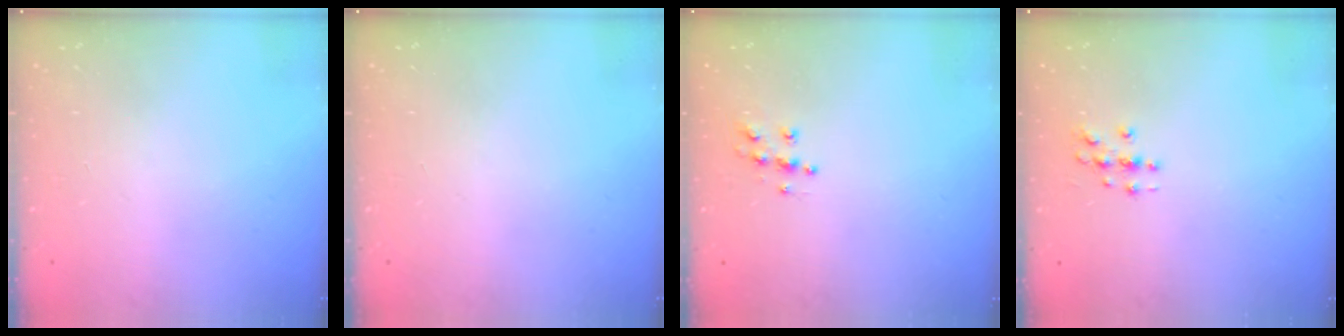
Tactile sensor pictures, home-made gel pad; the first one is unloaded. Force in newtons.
{"total": 0.0}
{"total": 6.2, "press": 6.2, "slide": 0.2}
{"total": 2.8, "press": 2.8, "slide": 0.3}